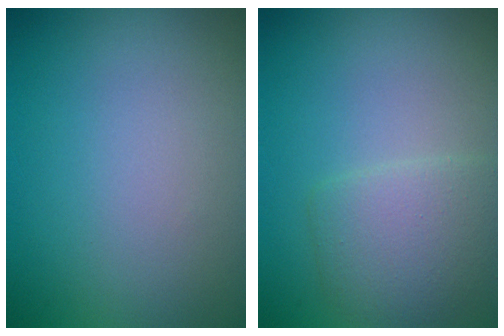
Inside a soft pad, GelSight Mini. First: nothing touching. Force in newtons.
{"total": 3.2, "press": 3.2, "slide": 0.2}